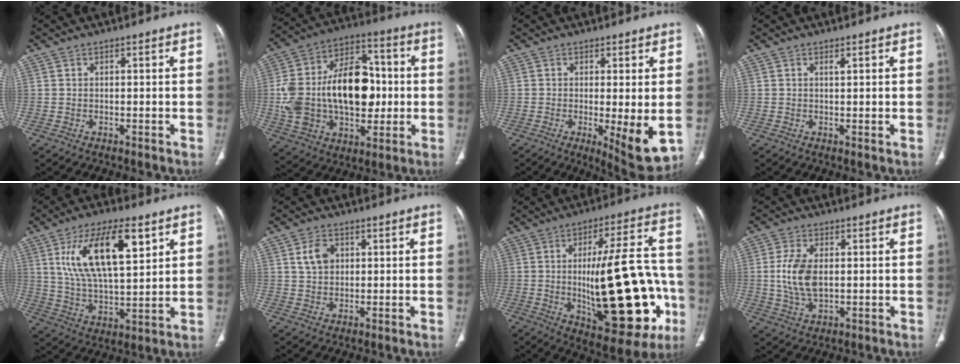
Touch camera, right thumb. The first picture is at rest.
{"total": 25.9, "force": [0.0, 16.5, 20.0], "torque": [-0.340, 0.031, 0.017]}
{"total": 9.1, "force": [-1.5, 2.0, 8.8], "torque": [-0.131, -0.029, -0.020]}
{"total": 1.1, "force": [0.5, -0.1, 1.0], "torque": [-0.020, -0.004, 0.007]}
{"total": 17.5, "force": [7.1, 6.9, 14.4], "torque": [-0.244, -0.023, 0.133]}
{"total": 4.8, "force": [1.5, 3.5, 2.9], "torque": [-0.043, -0.001, 0.030]}
{"total": 28.3, "force": [-4.9, 9.9, 26.0], "torque": [-0.361, 0.015, -0.053]}
{"total": 8.7, "force": [0.6, 4.9, 7.2], "torque": [-0.148, -0.010, 0.014]}